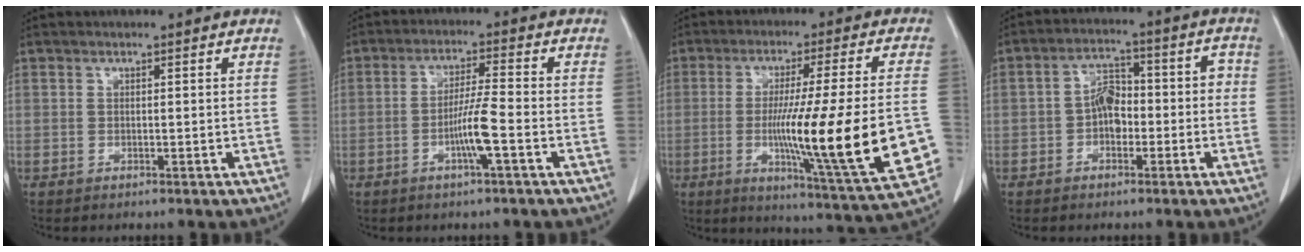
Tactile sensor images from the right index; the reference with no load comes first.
{"total": 5.8, "force": [-2.0, -0.4, 5.4], "torque": [-0.108, -0.002, -0.039]}
{"total": 22.3, "force": [-4.5, 0.1, 21.8], "torque": [-0.279, -0.017, -0.064]}
{"total": 6.0, "force": [-1.5, 3.7, 4.4], "torque": [-0.069, 0.036, -0.027]}